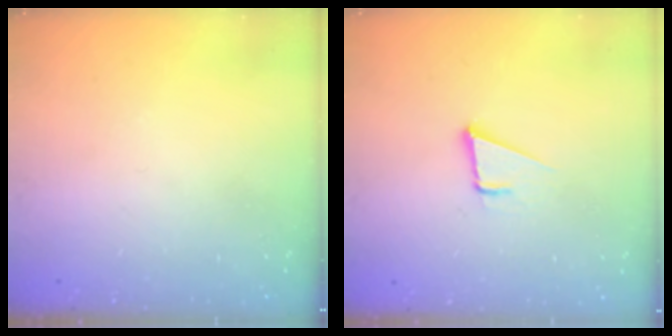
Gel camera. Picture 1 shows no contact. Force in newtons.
{"total": 3.4, "press": 2.4, "slide": 2.4}